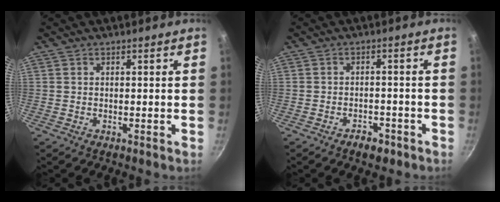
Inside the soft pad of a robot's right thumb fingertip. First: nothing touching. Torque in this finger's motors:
{"motor_torque": [-0.07, 0.01, -0.19, -0.02, 0.06]}